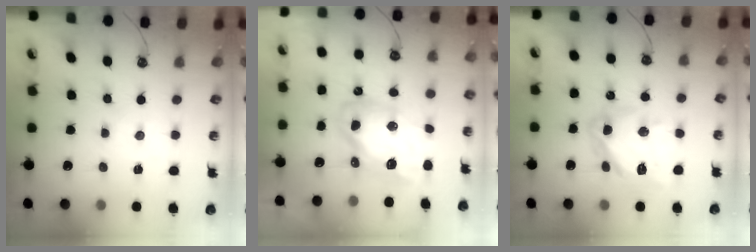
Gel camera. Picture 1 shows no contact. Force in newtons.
{"total": 15.1, "press": 15.0, "slide": 2.1}
{"total": 19.6, "press": 19.5, "slide": 1.9}